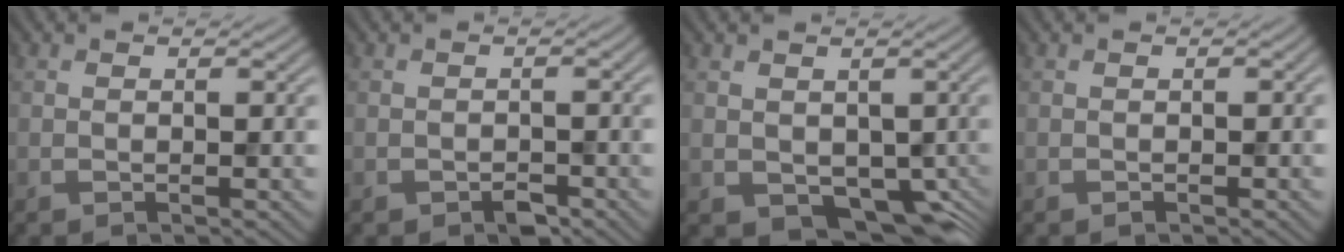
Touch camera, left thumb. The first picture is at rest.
{"total": 2.0, "force": [-1.2, 1.0, 1.2], "torque": [-0.020, -0.003, -0.020]}
{"total": 6.0, "force": [-0.7, 4.5, 3.9], "torque": [-0.077, -0.031, -0.003]}
{"total": 0.6, "force": [-0.3, 0.3, 0.4], "torque": [-0.005, 0.000, -0.003]}